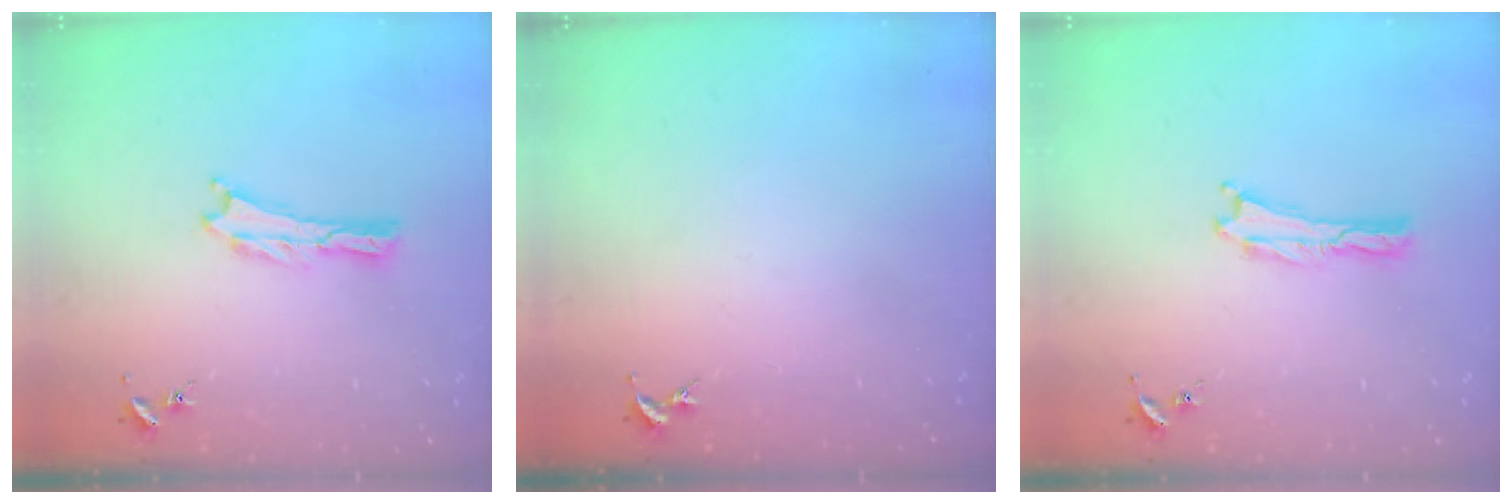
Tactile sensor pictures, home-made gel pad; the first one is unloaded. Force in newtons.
{"total": 0.0}
{"total": 0.0}